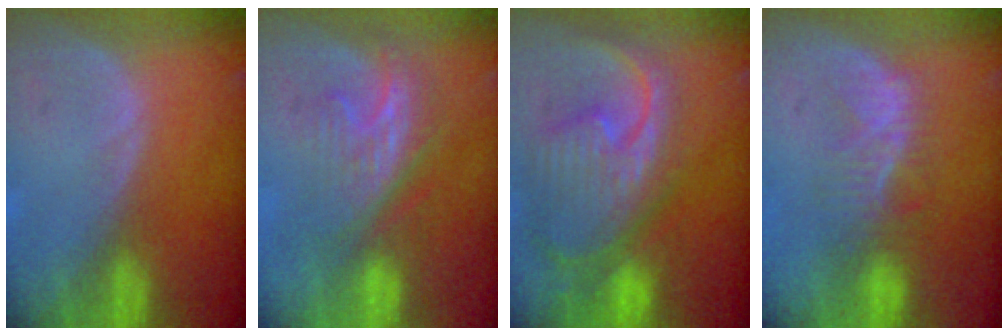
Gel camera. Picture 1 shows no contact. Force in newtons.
{"total": 8.2, "press": 7.3, "slide": 3.6}
{"total": 12.4, "press": 10.7, "slide": 6.3}
{"total": 5.2, "press": 5.0, "slide": 1.3}